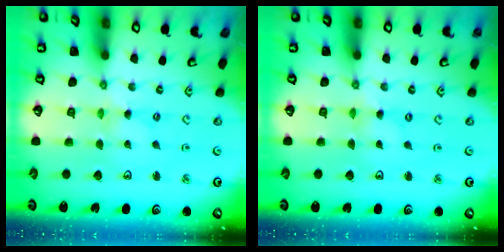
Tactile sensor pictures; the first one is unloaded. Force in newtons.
{"total": 0.0}